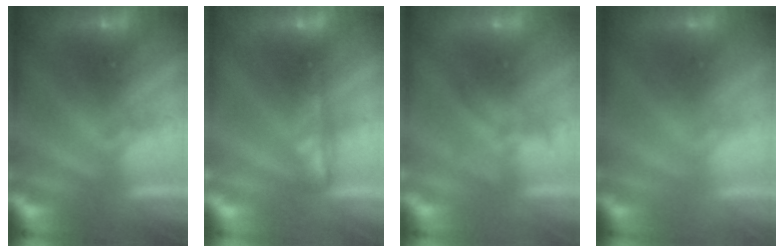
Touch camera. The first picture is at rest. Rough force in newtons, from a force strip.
{"total": 4.4}
{"total": 2.2}
{"total": 2.6}